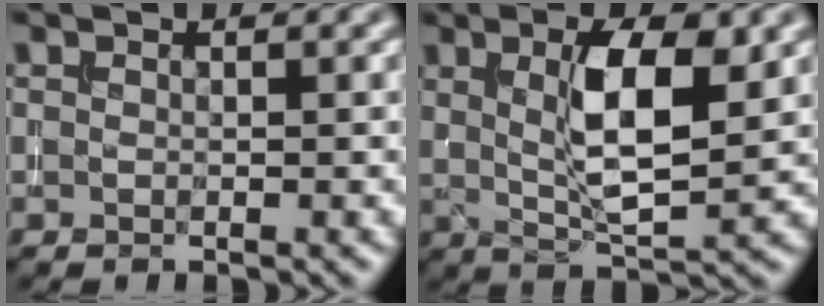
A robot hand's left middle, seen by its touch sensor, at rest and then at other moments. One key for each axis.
{"total": 6.9, "fx": 1.7, "fy": 2.1, "fz": 6.3, "tx": -0.106, "ty": 0.002, "tz": 0.029}